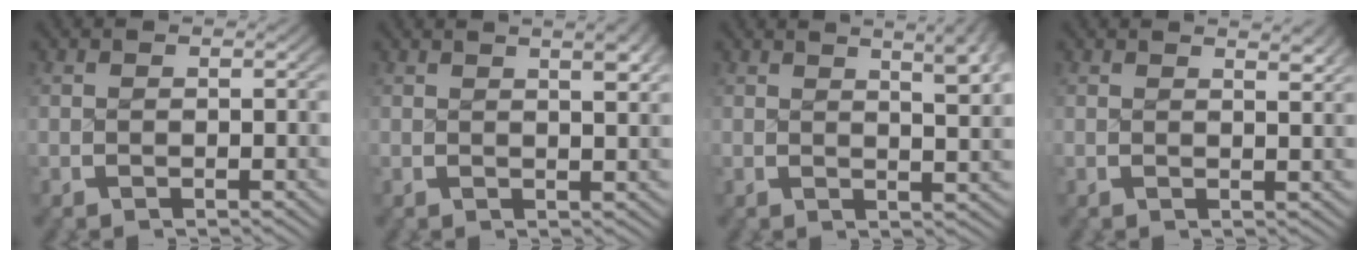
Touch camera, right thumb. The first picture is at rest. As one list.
[{"total": 2.9, "force": [1.4, 0.7, 2.5], "torque": [-0.026, 0.003, 0.022]}, {"total": 5.0, "force": [2.3, 1.7, 4.1], "torque": [-0.043, -0.001, 0.034]}, {"total": 1.6, "force": [1.2, 0.2, 1.1], "torque": [-0.006, -0.002, 0.019]}]